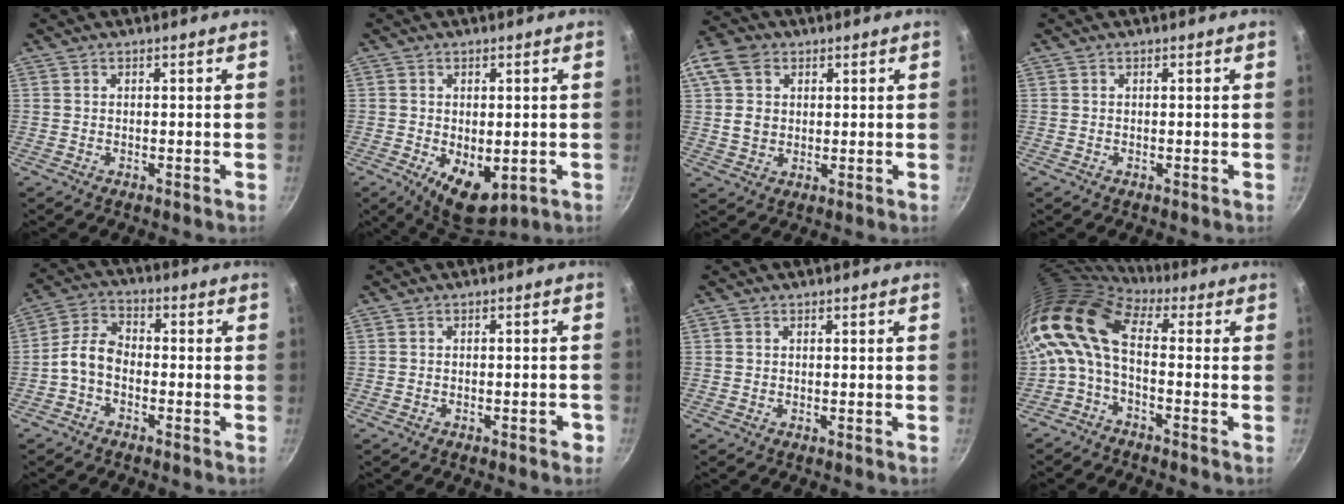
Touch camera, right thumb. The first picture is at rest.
{"total": 8.9, "force": [-2.1, 5.0, 7.1], "torque": [-0.086, -0.011, -0.015]}
{"total": 10.5, "force": [3.1, 8.3, 5.7], "torque": [-0.098, 0.002, 0.051]}
{"total": 0.0}
{"total": 6.0, "force": [-2.2, 3.9, 4.1], "torque": [-0.079, 0.035, -0.055]}
{"total": 2.2, "force": [-1.2, 0.9, 1.6], "torque": [-0.014, 0.016, -0.011]}
{"total": 0.5, "force": [0.1, 0.5, 0.1], "torque": [-0.001, 0.002, 0.000]}
{"total": 12.8, "force": [0.5, 6.5, 11.0], "torque": [-0.236, 0.025, -0.009]}